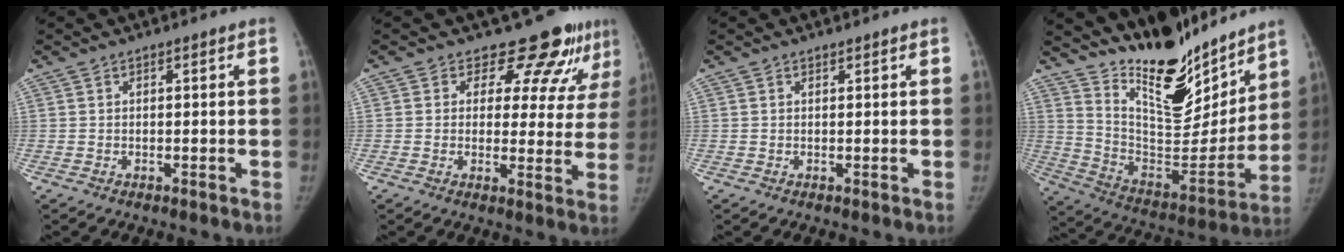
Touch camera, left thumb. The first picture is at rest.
{"total": 10.3, "force": [8.4, 4.8, 3.5], "torque": [0.004, -0.060, 0.090]}
{"total": 0.0}
{"total": 22.1, "force": [17.9, 7.4, 10.6], "torque": [-0.117, -0.125, 0.302]}